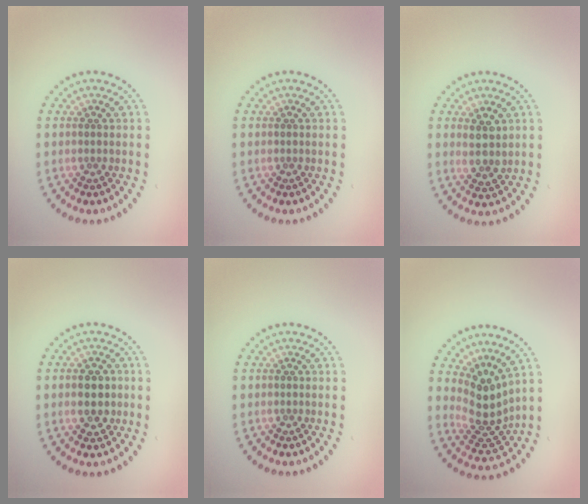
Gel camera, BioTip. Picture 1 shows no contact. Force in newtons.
{"total": 0.0}
{"total": 2.5, "press": 2.2, "slide": 1.2}
{"total": 3.4, "press": 3.4, "slide": 0.1}
{"total": 0.0}
{"total": 3.9, "press": 2.8, "slide": 2.7}